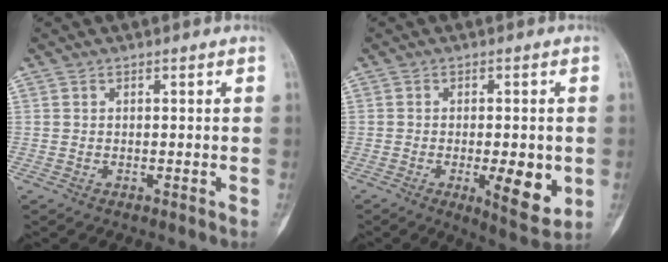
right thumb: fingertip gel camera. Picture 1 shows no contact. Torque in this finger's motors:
{"motor_torque": [-0.15, 0.50, 0.11, -0.06, 0.11]}